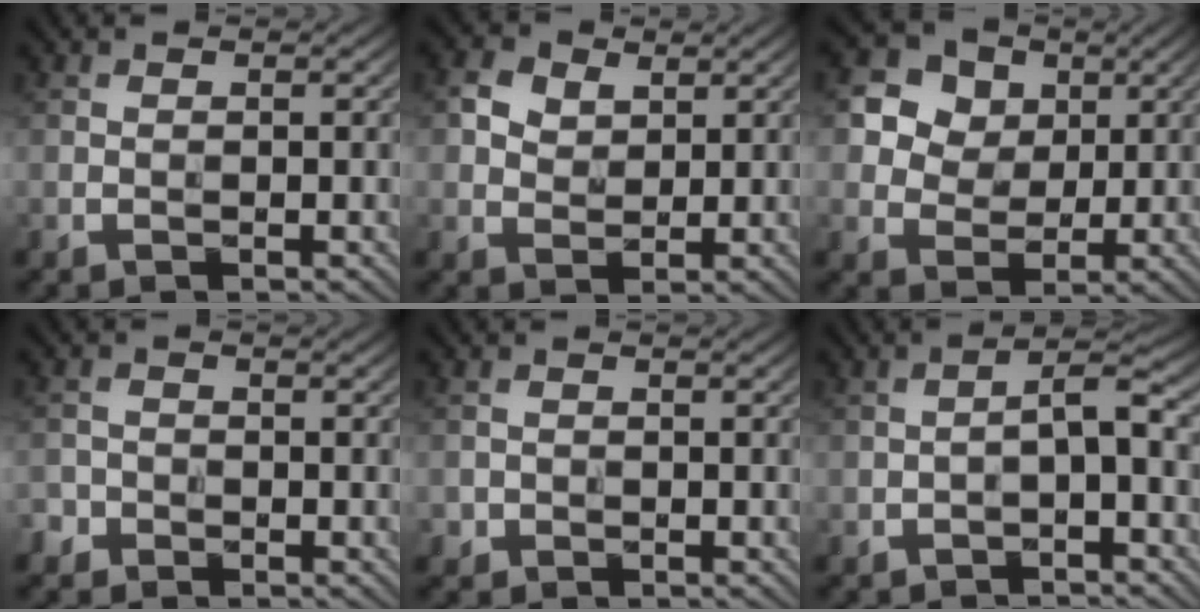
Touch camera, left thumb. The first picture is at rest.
{"total": 3.8, "force": [1.7, 2.8, 2.0], "torque": [-0.045, 0.002, 0.029]}
{"total": 10.4, "force": [4.8, 8.0, 4.4], "torque": [-0.136, 0.011, 0.093]}
{"total": 1.7, "force": [-1.2, 1.2, 0.2], "torque": [-0.002, 0.001, -0.031]}
{"total": 1.0, "force": [-0.5, 0.8, 0.0], "torque": [0.003, -0.004, -0.013]}
{"total": 2.9, "force": [-1.2, 0.7, 2.6], "torque": [-0.041, 0.013, -0.026]}